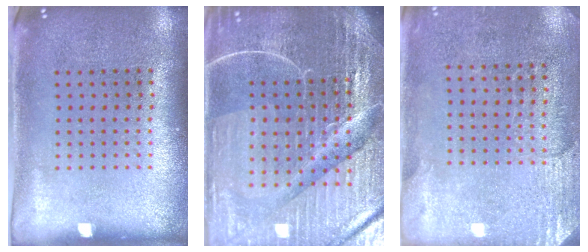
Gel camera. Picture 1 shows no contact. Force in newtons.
{"total": 6.3, "press": 5.6, "slide": 2.8}
{"total": 2.7, "press": 2.4, "slide": 1.3}